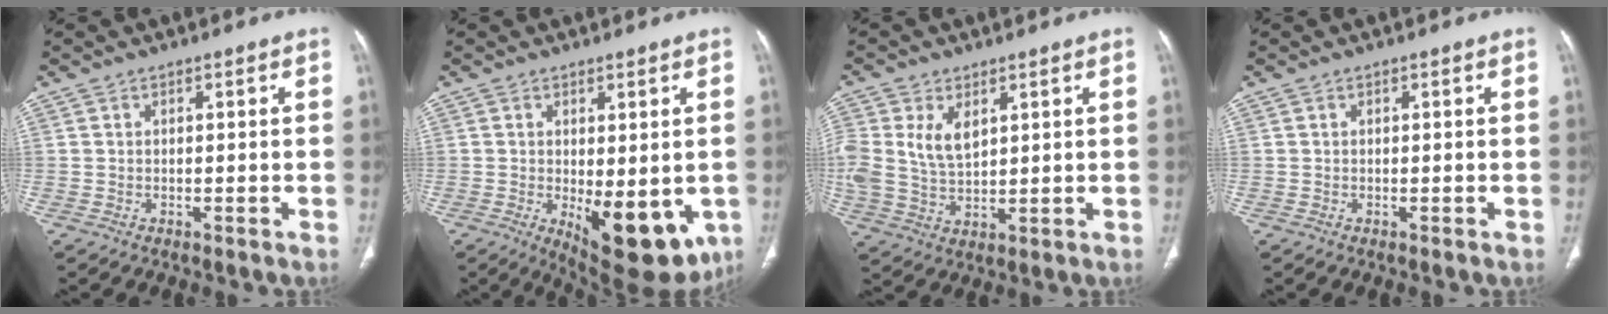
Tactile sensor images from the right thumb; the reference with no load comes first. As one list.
[{"total": 14.1, "force": [-3.6, 6.1, 12.2], "torque": [-0.144, -0.023, -0.030]}, {"total": 9.2, "force": [3.0, 5.7, 6.7], "torque": [-0.134, -0.003, 0.068]}, {"total": 0.0}]